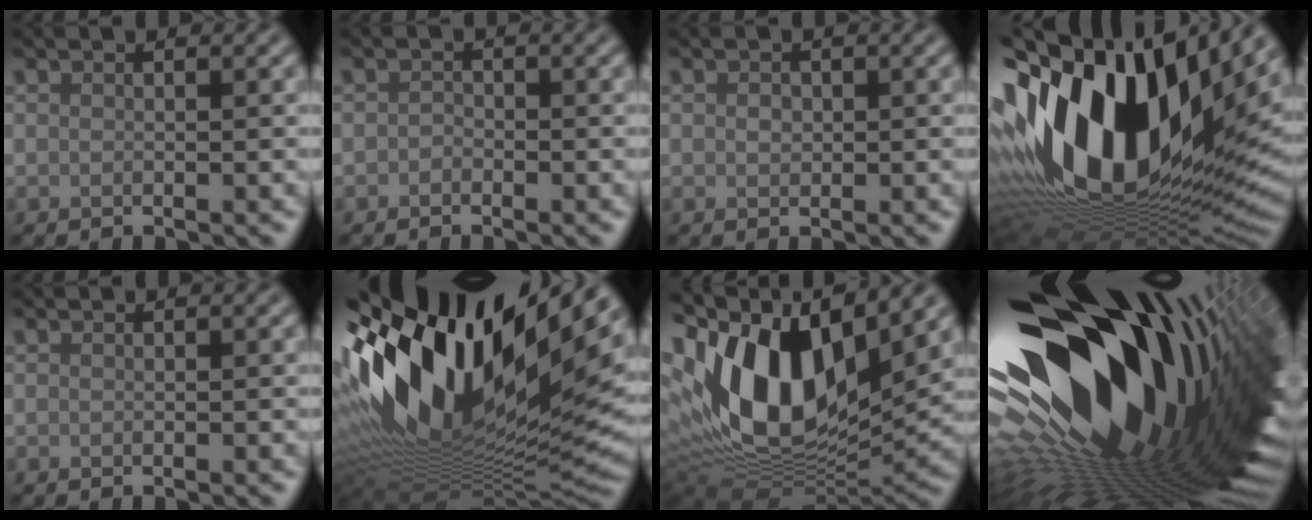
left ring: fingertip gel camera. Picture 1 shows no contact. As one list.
[{"total": 0.7, "force": [-0.4, 0.6, 0.2], "torque": [-0.003, -0.002, -0.009]}, {"total": 0.9, "force": [0.1, 0.7, 0.5], "torque": [-0.009, -0.002, 0.001]}, {"total": 19.6, "force": [4.4, 10.1, 16.2], "torque": [-0.311, -0.002, 0.072]}, {"total": 0.0}, {"total": 18.9, "force": [6.5, 8.3, 15.7], "torque": [-0.306, 0.018, 0.108]}, {"total": 16.6, "force": [4.6, 9.5, 12.8], "torque": [-0.259, 0.004, 0.087]}, {"total": 20.9, "force": [3.9, 10.1, 17.9], "torque": [-0.307, -0.058, 0.079]}]